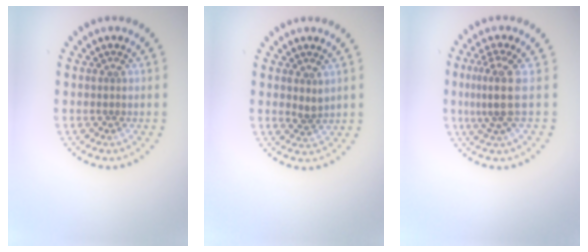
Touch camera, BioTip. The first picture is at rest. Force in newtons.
{"total": 1.2, "press": 1.0, "slide": 0.7}
{"total": 3.0, "press": 2.1, "slide": 2.1}